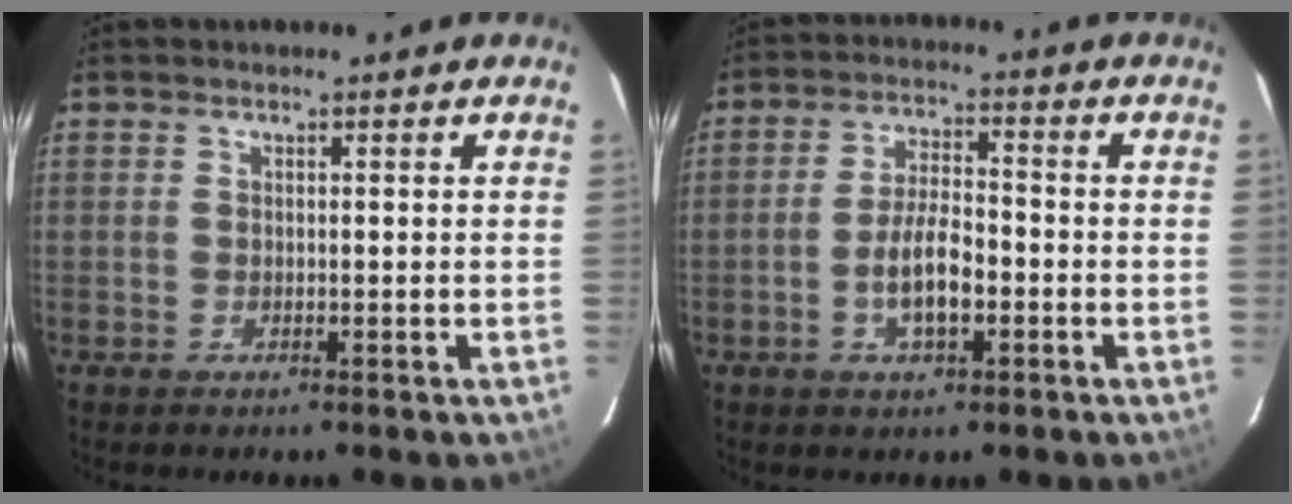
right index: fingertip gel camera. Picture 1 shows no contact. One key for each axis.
{"total": 7.1, "fx": -2.6, "fy": 2.5, "fz": 6.2, "tx": -0.121, "ty": 0.006, "tz": -0.045}